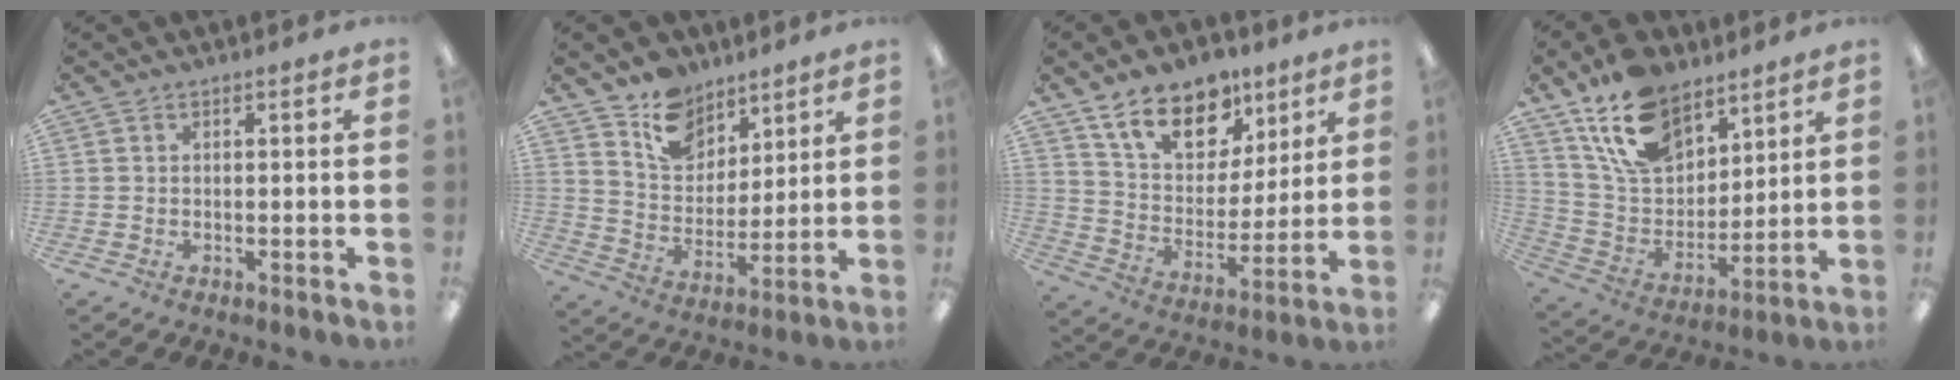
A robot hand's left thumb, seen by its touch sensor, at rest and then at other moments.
{"total": 12.0, "force": [8.9, 7.5, 2.9], "torque": [-0.060, -0.055, 0.174]}
{"total": 15.8, "force": [10.7, 9.2, 7.1], "torque": [-0.122, -0.050, 0.196]}
{"total": 17.0, "force": [11.5, 9.7, 7.8], "torque": [-0.155, -0.054, 0.217]}